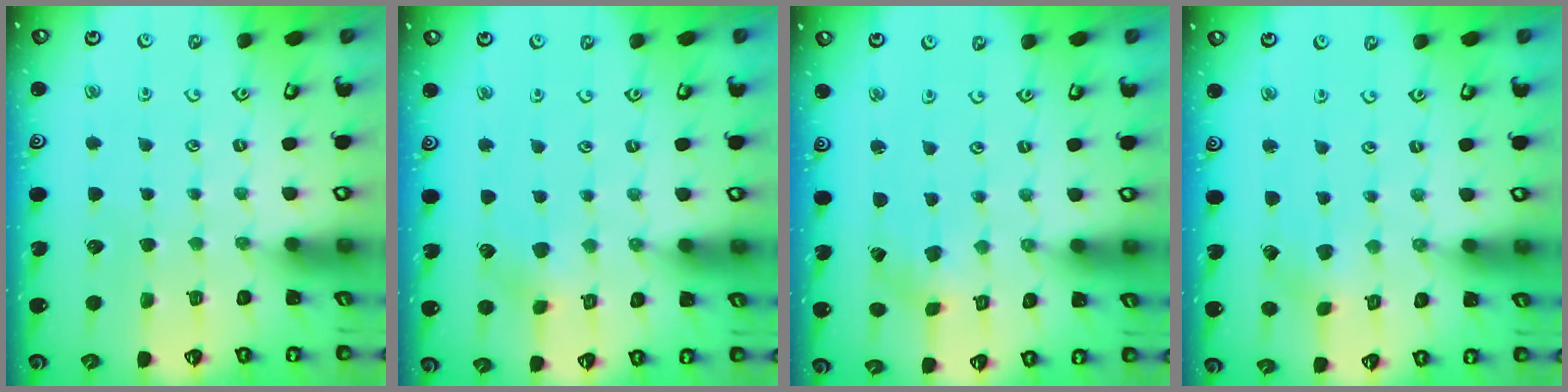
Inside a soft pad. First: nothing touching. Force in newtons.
{"total": 3.3, "press": 3.3, "slide": 0.5}
{"total": 0.8, "press": 0.8, "slide": 0.1}
{"total": 1.3, "press": 1.3, "slide": 0.2}